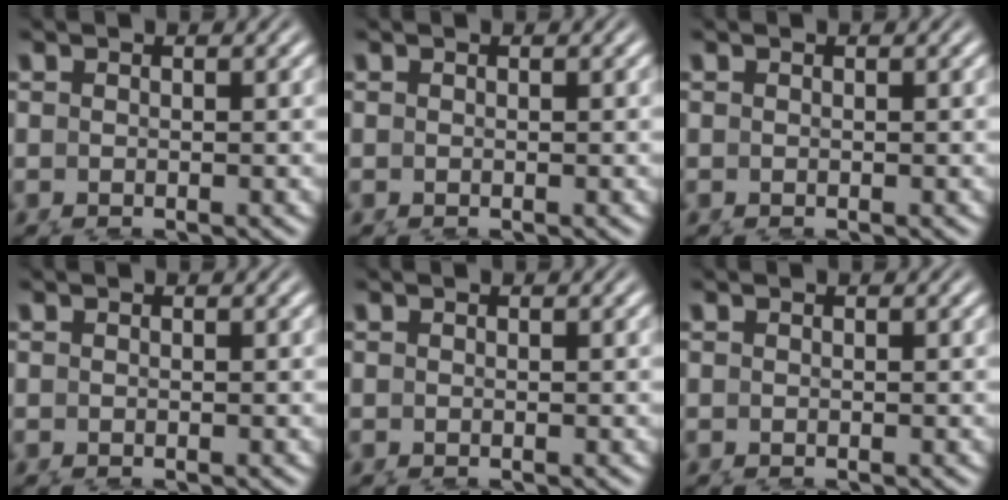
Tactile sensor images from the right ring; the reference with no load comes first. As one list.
[{"total": 0.0}, {"total": 0.0}, {"total": 0.0}, {"total": 0.0}, {"total": 0.0}]